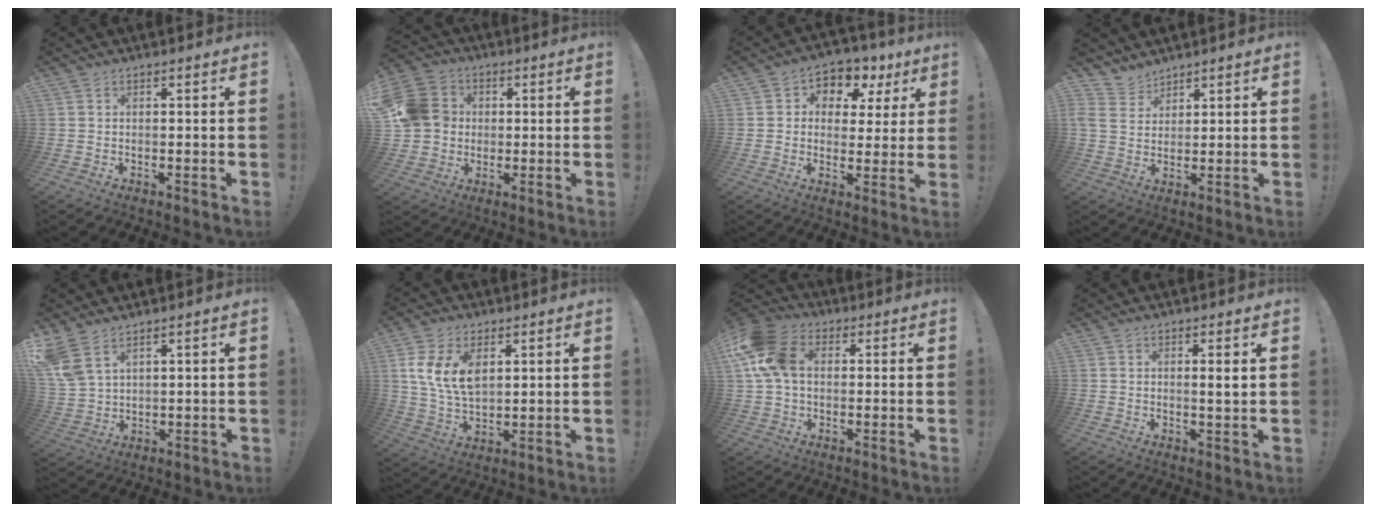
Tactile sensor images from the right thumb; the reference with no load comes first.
{"total": 14.0, "force": [1.0, 12.5, 6.3], "torque": [-0.104, 0.023, 0.030]}
{"total": 6.6, "force": [2.1, 5.8, 2.2], "torque": [-0.018, -0.016, 0.041]}
{"total": 5.3, "force": [3.9, 3.4, 0.9], "torque": [-0.023, -0.025, 0.079]}
{"total": 8.0, "force": [5.6, 3.7, 4.4], "torque": [-0.097, -0.024, 0.114]}
{"total": 12.1, "force": [4.5, 7.6, 8.3], "torque": [-0.161, -0.009, 0.083]}
{"total": 15.0, "force": [3.2, 10.6, 10.0], "torque": [-0.204, 0.007, 0.062]}
{"total": 2.6, "force": [1.2, -0.3, 2.3], "torque": [-0.030, -0.011, 0.015]}